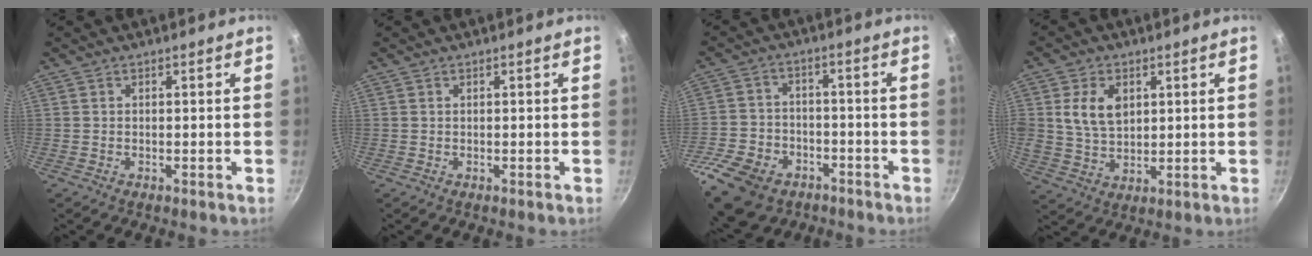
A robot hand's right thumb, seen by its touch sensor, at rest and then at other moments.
{"total": 0.0}
{"total": 16.4, "force": [-8.6, 11.2, 8.2], "torque": [-0.158, 0.038, -0.147]}
{"total": 8.6, "force": [2.4, 5.9, 5.8], "torque": [-0.098, -0.013, 0.047]}